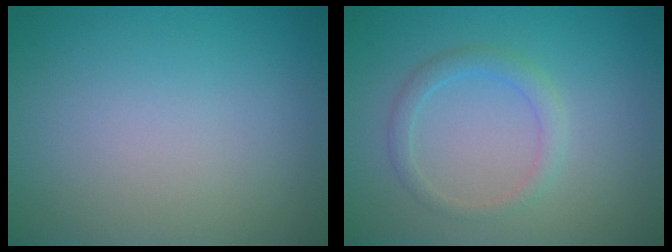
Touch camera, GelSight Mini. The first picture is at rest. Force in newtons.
{"total": 1.8, "press": 1.8, "slide": 0.1}